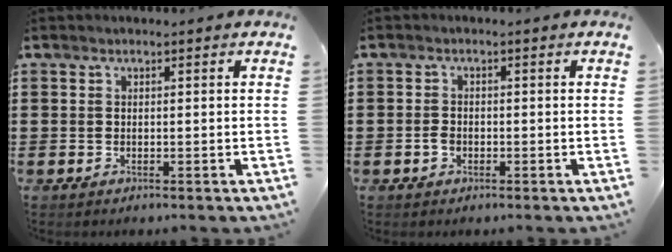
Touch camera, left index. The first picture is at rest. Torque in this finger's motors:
{"motor_torque": [0.33, 0.31, 0.14, 0.01]}